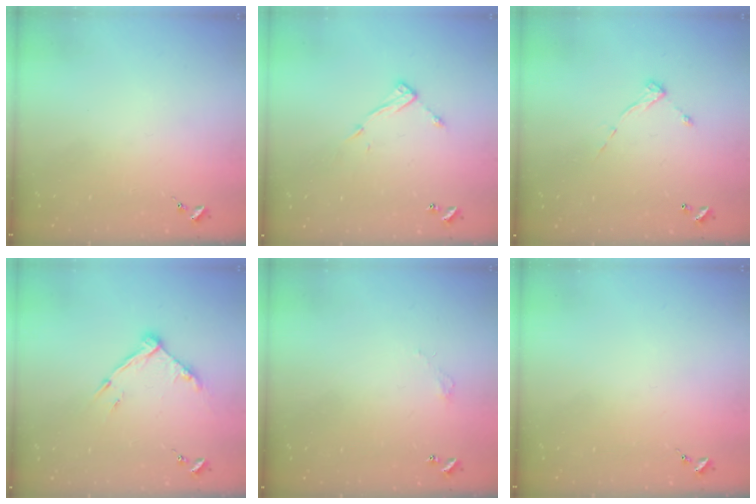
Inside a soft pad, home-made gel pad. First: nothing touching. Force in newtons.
{"total": 8.6, "press": 8.6, "slide": 0.4}
{"total": 6.2, "press": 6.2, "slide": 0.3}
{"total": 10.4, "press": 10.4, "slide": 0.8}
{"total": 2.7, "press": 2.7, "slide": 0.2}
{"total": 0.0}